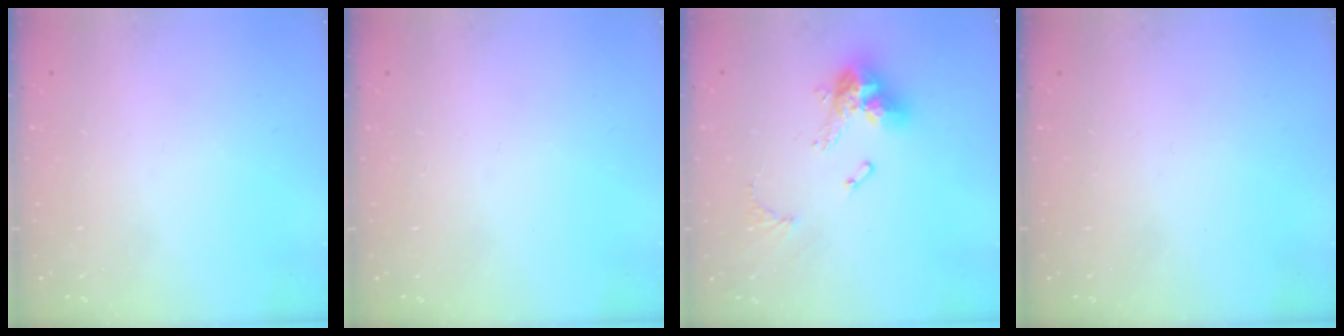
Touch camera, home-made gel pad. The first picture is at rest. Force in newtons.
{"total": 0.0}
{"total": 13.4, "press": 13.3, "slide": 1.4}
{"total": 0.0}